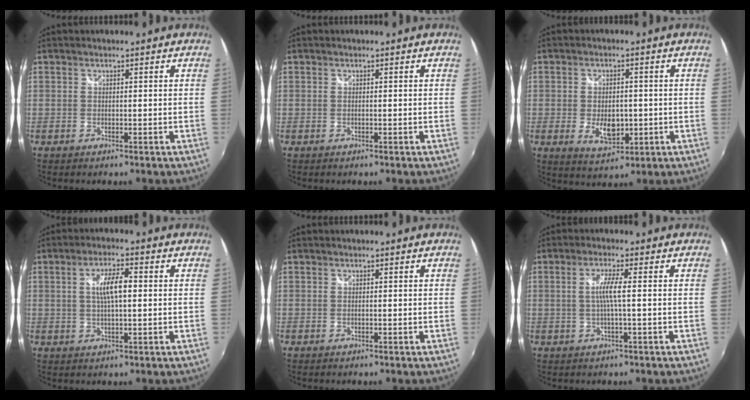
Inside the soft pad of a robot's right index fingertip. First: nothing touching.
{"total": 0.0}
{"total": 6.4, "force": [-1.1, 3.8, 5.0], "torque": [-0.092, -0.007, -0.011]}
{"total": 5.6, "force": [0.7, 1.5, 5.4], "torque": [-0.099, 0.005, 0.015]}
{"total": 0.0}
{"total": 3.7, "force": [-0.1, -0.4, 3.6], "torque": [-0.075, -0.001, -0.001]}